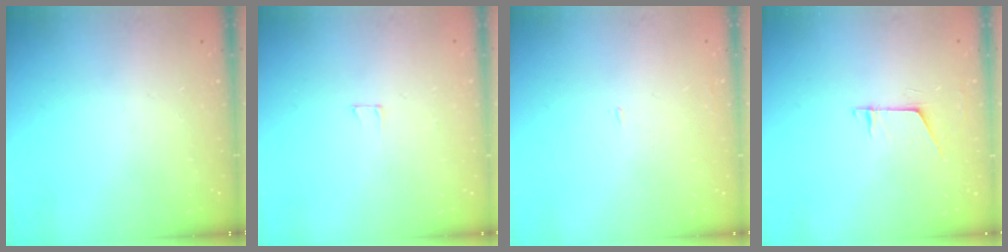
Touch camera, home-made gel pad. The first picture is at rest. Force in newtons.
{"total": 2.5, "press": 2.5, "slide": 0.2}
{"total": 1.2, "press": 1.2, "slide": 0.1}
{"total": 6.1, "press": 6.1, "slide": 0.5}